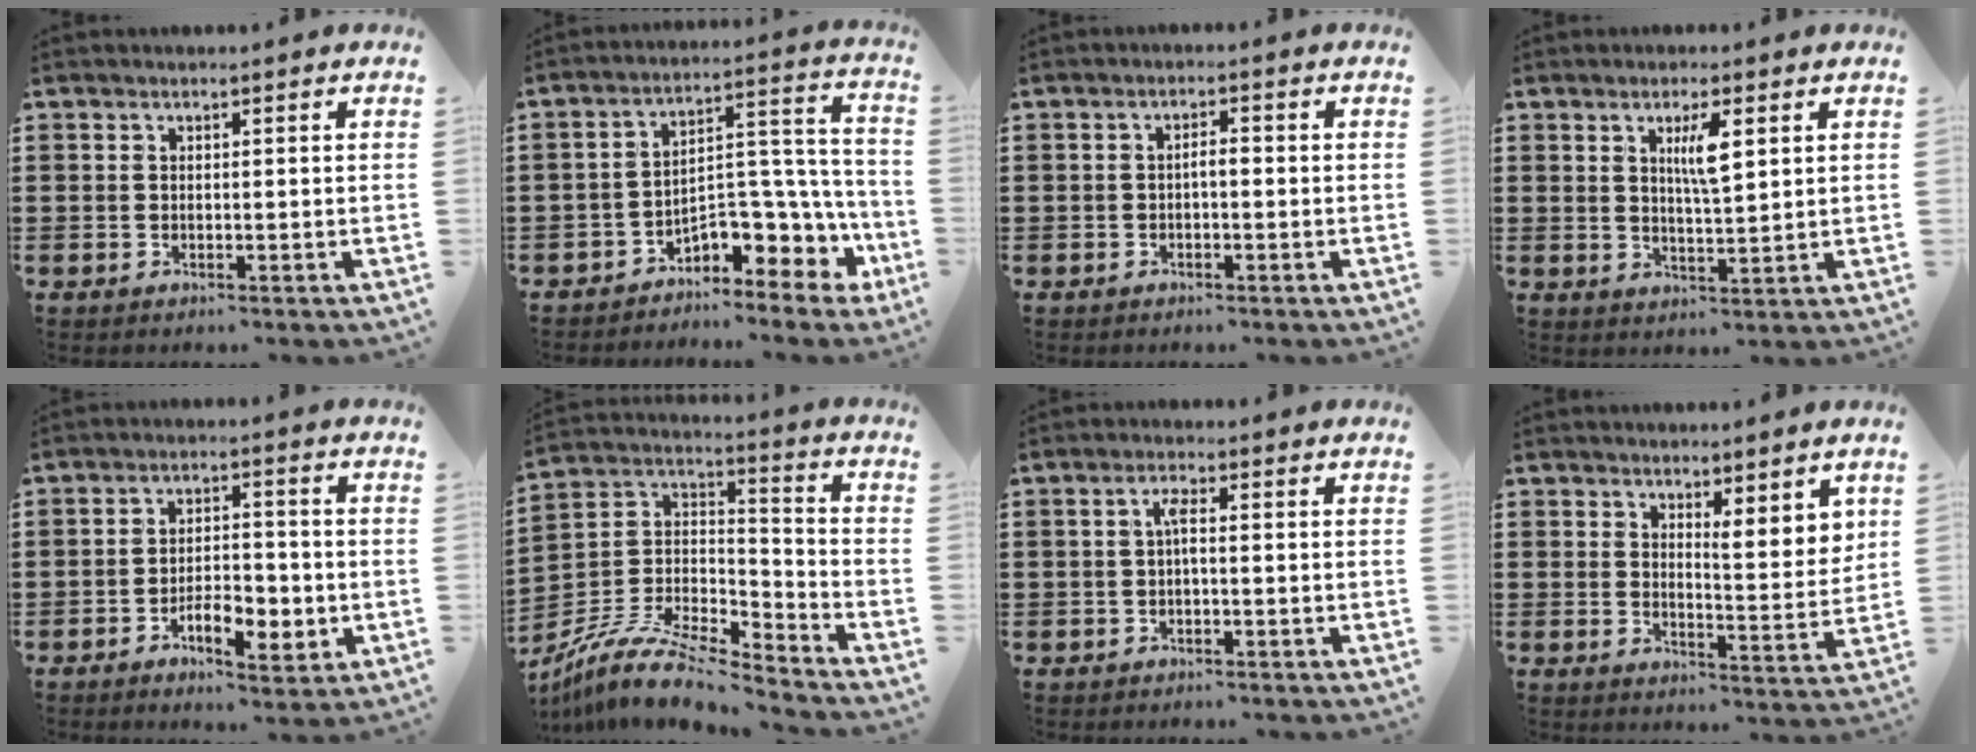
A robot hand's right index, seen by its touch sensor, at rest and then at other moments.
{"total": 7.1, "force": [-2.9, 4.7, 4.4], "torque": [-0.066, -0.023, -0.050]}
{"total": 1.6, "force": [-0.5, 0.5, 1.5], "torque": [-0.028, 0.002, -0.011]}
{"total": 4.6, "force": [1.7, 1.0, 4.1], "torque": [-0.070, 0.000, 0.022]}
{"total": 6.5, "force": [-2.8, 3.0, 5.1], "torque": [-0.081, 0.006, -0.052]}
{"total": 10.2, "force": [-8.7, 2.7, 4.6], "torque": [-0.100, 0.016, -0.176]}
{"total": 2.1, "force": [-0.2, 0.4, 2.1], "torque": [-0.042, 0.005, -0.006]}
{"total": 4.4, "force": [3.8, 1.1, 2.0], "torque": [-0.036, -0.014, 0.065]}